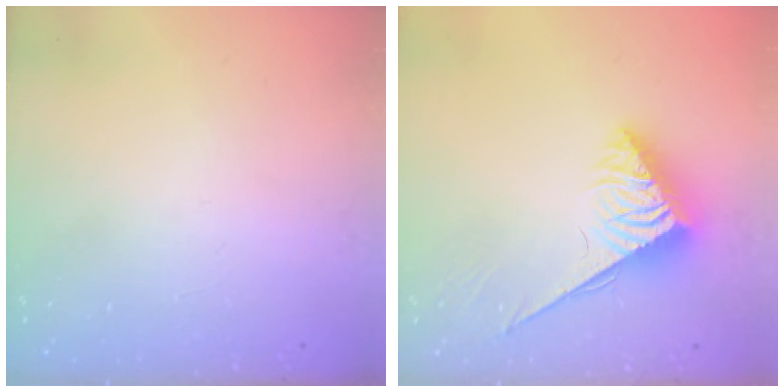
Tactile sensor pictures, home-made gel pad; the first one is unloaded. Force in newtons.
{"total": 4.0, "press": 4.0, "slide": 0.5}